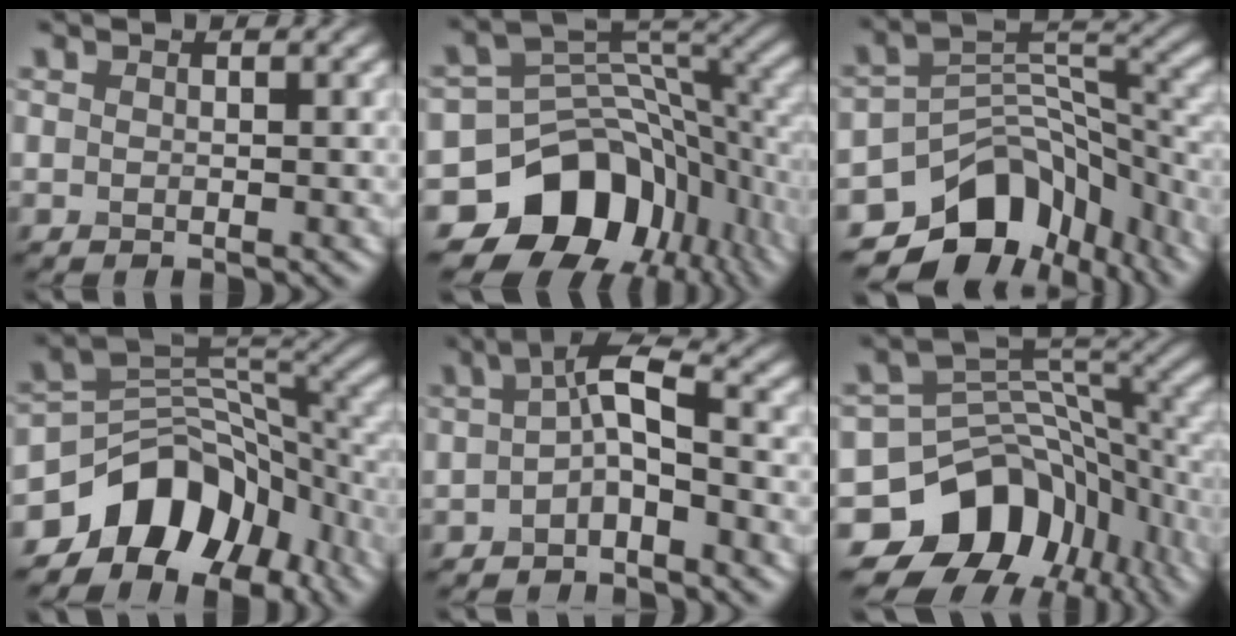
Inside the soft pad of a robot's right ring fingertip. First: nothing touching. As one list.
[{"total": 13.2, "force": [-6.6, 9.6, 6.2], "torque": [-0.108, -0.007, -0.110]}, {"total": 11.5, "force": [-7.6, 7.0, 5.1], "torque": [-0.084, -0.004, -0.119]}, {"total": 10.1, "force": [-6.0, 6.5, 4.8], "torque": [-0.060, 0.008, -0.114]}, {"total": 3.5, "force": [-0.8, 1.1, 3.2], "torque": [-0.058, 0.013, -0.023]}, {"total": 12.5, "force": [-6.1, 9.2, 5.8], "torque": [-0.107, -0.003, -0.104]}]